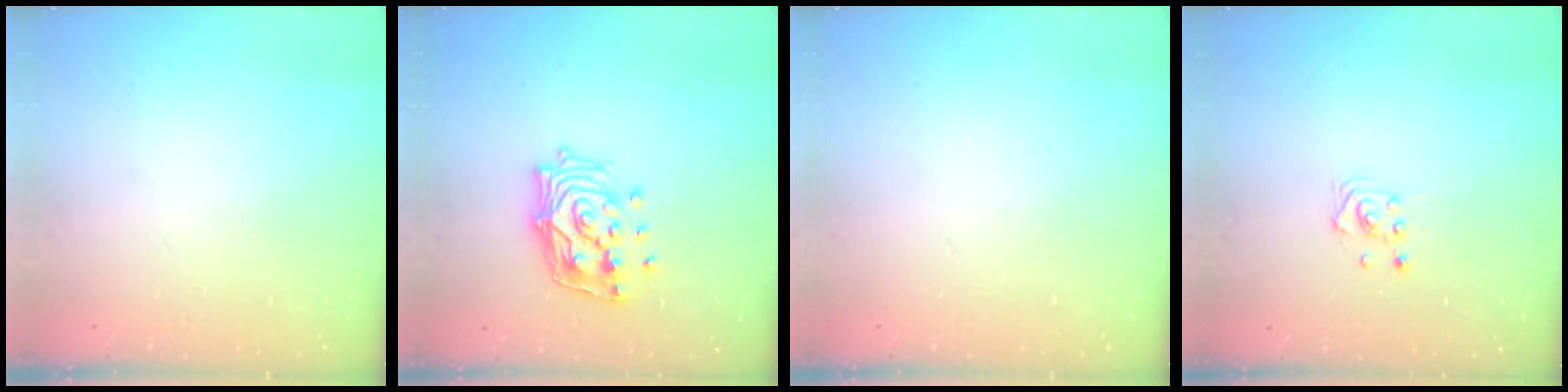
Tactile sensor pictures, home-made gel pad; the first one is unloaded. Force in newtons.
{"total": 14.8, "press": 14.7, "slide": 2.0}
{"total": 0.0}
{"total": 2.8, "press": 2.8, "slide": 0.3}